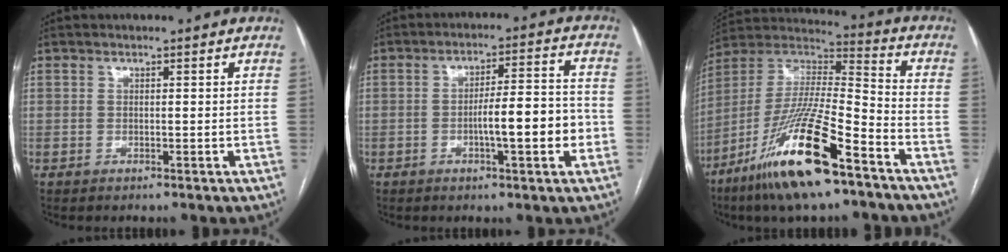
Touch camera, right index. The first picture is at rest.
{"total": 9.0, "force": [-2.4, 1.3, 8.6], "torque": [-0.134, 0.017, -0.036]}
{"total": 21.0, "force": [-12.3, 2.8, 16.8], "torque": [-0.349, -0.034, -0.227]}